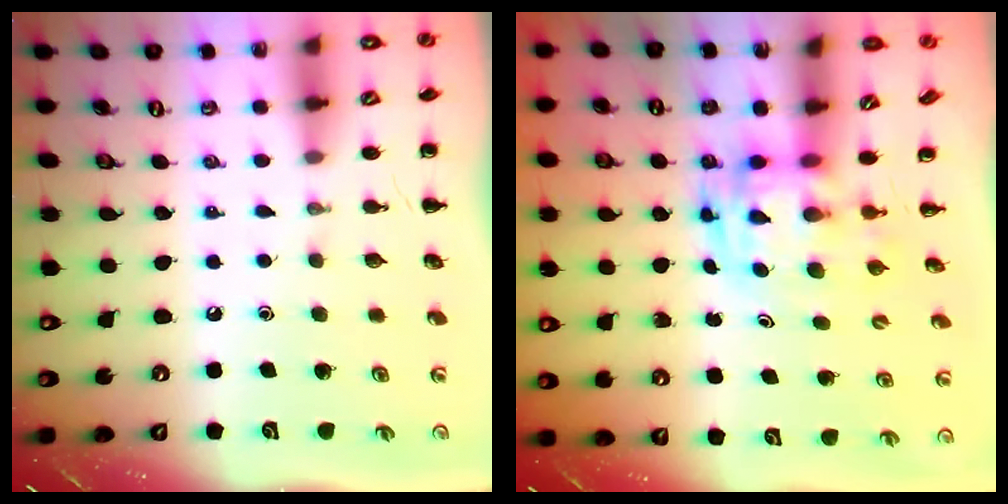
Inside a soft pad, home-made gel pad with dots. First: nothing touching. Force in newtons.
{"total": 3.0, "press": 2.9, "slide": 0.6}